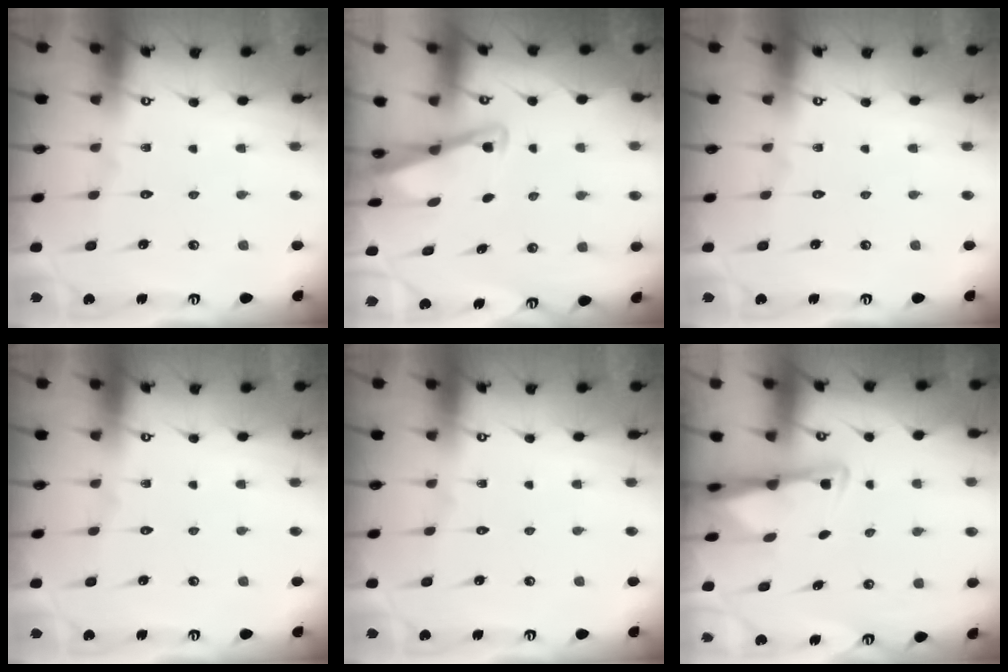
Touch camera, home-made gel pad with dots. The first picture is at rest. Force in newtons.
{"total": 2.9, "press": 2.9, "slide": 0.4}
{"total": 0.0}
{"total": 0.0}
{"total": 0.0}
{"total": 2.8, "press": 2.8, "slide": 0.6}